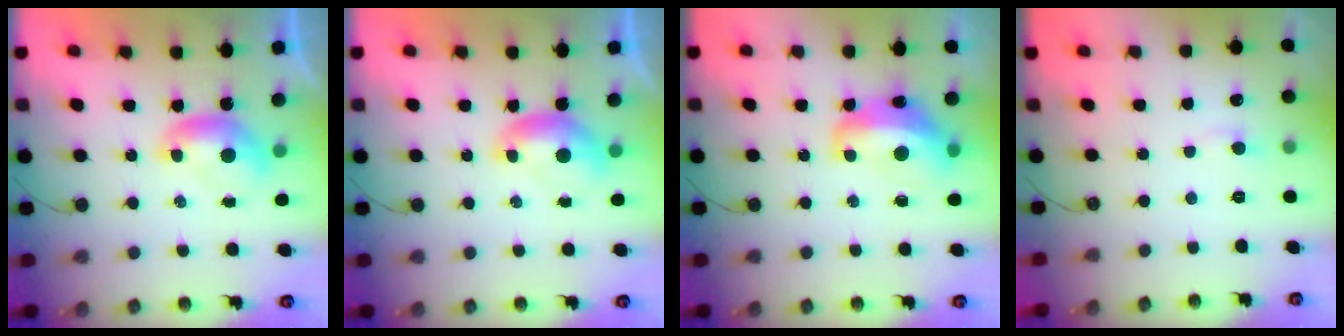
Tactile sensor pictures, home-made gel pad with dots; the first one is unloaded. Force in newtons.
{"total": 0.0}
{"total": 8.7, "press": 8.5, "slide": 2.0}
{"total": 0.7, "press": 0.3, "slide": 0.6}